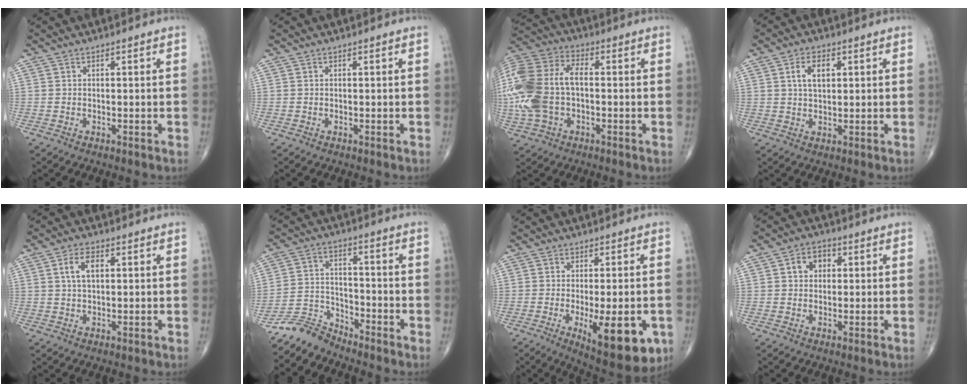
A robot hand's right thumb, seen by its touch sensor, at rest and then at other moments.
{"total": 0.0}
{"total": 19.8, "force": [-1.2, 12.4, 15.4], "torque": [-0.374, 0.024, -0.022]}
{"total": 5.0, "force": [1.5, 2.8, 3.8], "torque": [-0.059, -0.002, 0.026]}
{"total": 4.5, "force": [1.2, 2.4, 3.7], "torque": [-0.068, 0.004, 0.020]}
{"total": 6.2, "force": [-6.0, 1.4, -0.3], "torque": [0.020, 0.049, -0.123]}
{"total": 14.8, "force": [-4.7, 5.4, 13.0], "torque": [-0.154, -0.009, -0.050]}
{"total": 4.5, "force": [1.0, 3.5, 2.7], "torque": [-0.026, 0.010, 0.011]}